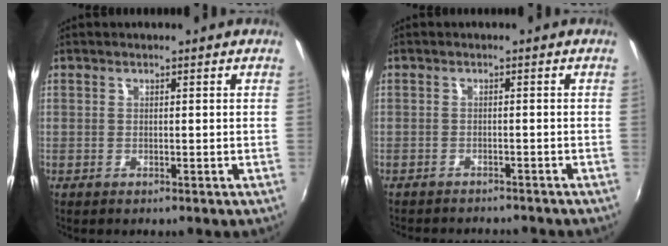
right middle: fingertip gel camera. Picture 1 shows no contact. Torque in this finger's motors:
{"motor_torque": [0.58, -1.55, 0.13, 0.05]}